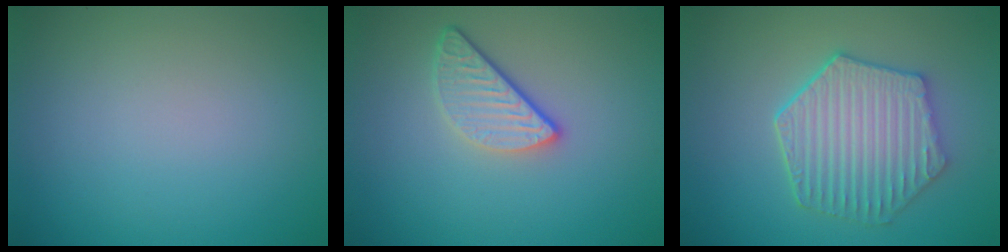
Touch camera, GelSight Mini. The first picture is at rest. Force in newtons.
{"total": 3.2, "press": 2.6, "slide": 1.9}
{"total": 6.3, "press": 5.1, "slide": 3.8}